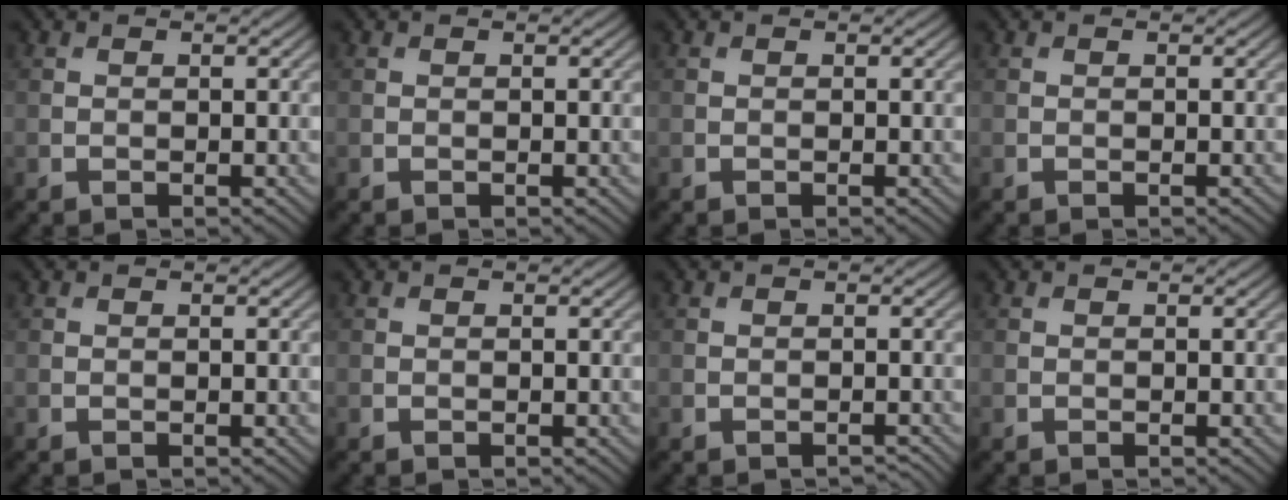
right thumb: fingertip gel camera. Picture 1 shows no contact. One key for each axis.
{"total": 0.0}
{"total": 0.0}
{"total": 0.0}
{"total": 0.0}
{"total": 0.0}
{"total": 0.7, "fx": -0.7, "fy": 0.0, "fz": 0.0, "tx": 0.000, "ty": 0.004, "tz": -0.012}
{"total": 0.0}